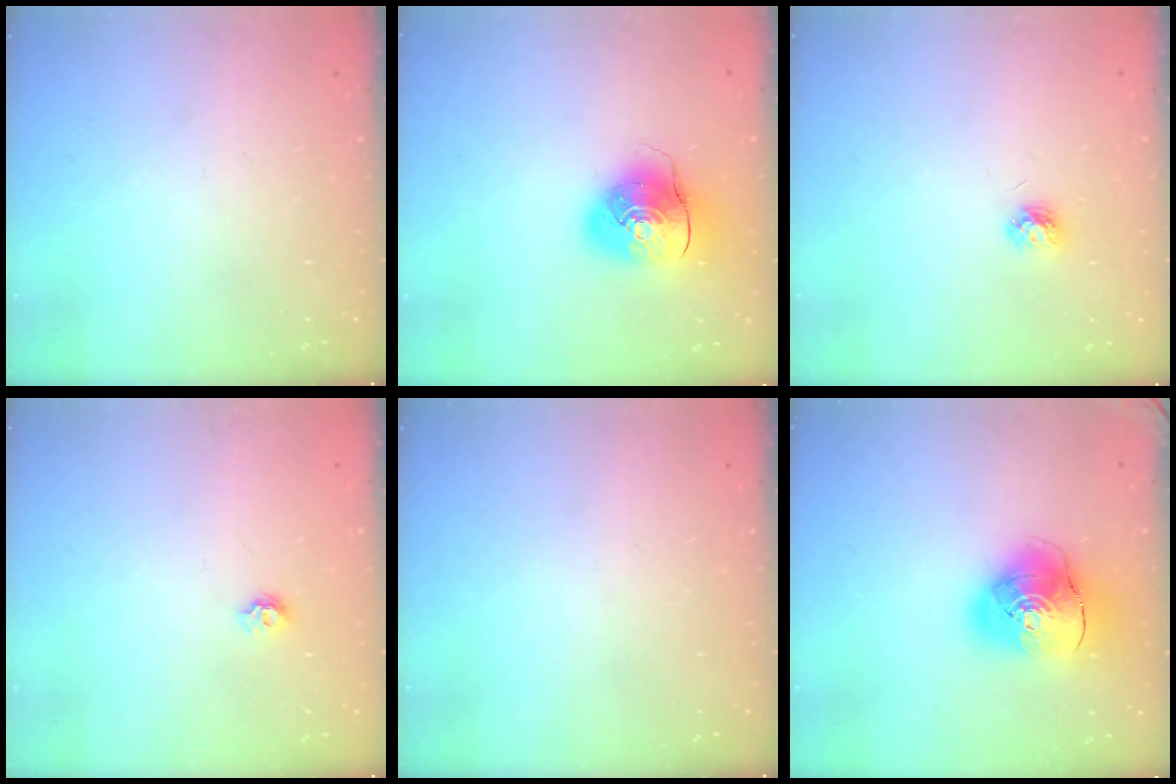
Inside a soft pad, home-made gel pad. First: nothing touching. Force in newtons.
{"total": 10.6, "press": 10.5, "slide": 1.8}
{"total": 4.2, "press": 4.2, "slide": 0.3}
{"total": 5.9, "press": 5.8, "slide": 0.7}
{"total": 0.0}
{"total": 14.4, "press": 14.2, "slide": 2.1}